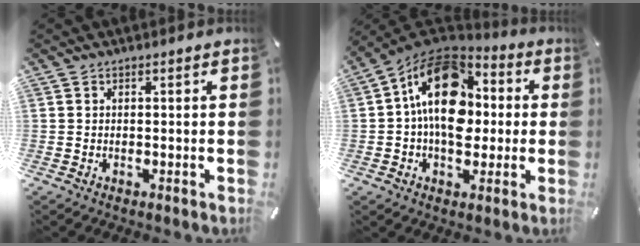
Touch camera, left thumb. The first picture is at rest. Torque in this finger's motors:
{"motor_torque": [0.49, 2.29, 1.75, -1.02, 0.70]}